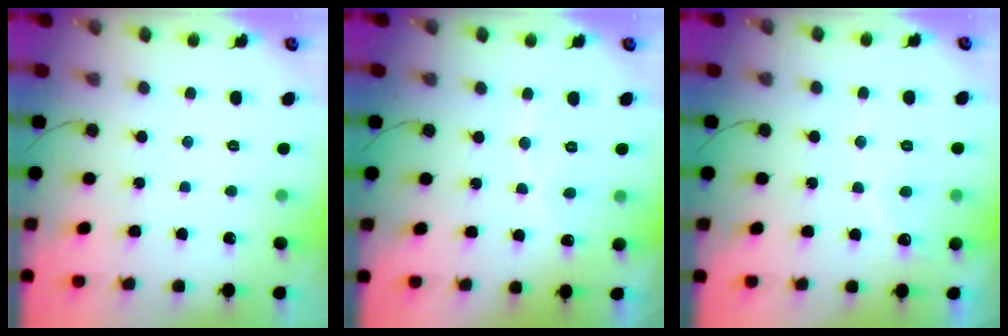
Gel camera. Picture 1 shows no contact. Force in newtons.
{"total": 4.3, "press": 4.3, "slide": 0.4}
{"total": 3.9, "press": 3.9, "slide": 0.2}